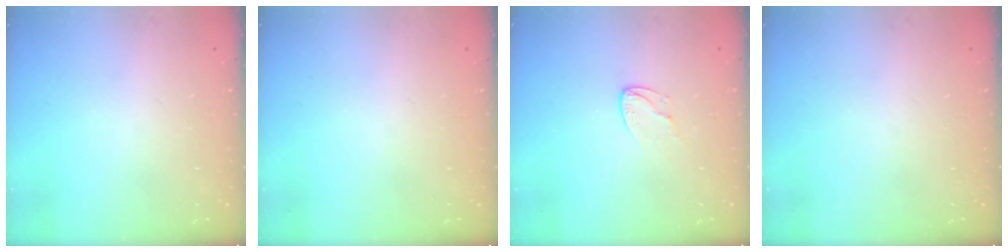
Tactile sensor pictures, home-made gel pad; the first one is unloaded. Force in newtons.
{"total": 0.0}
{"total": 4.9, "press": 4.9, "slide": 0.5}
{"total": 0.0}